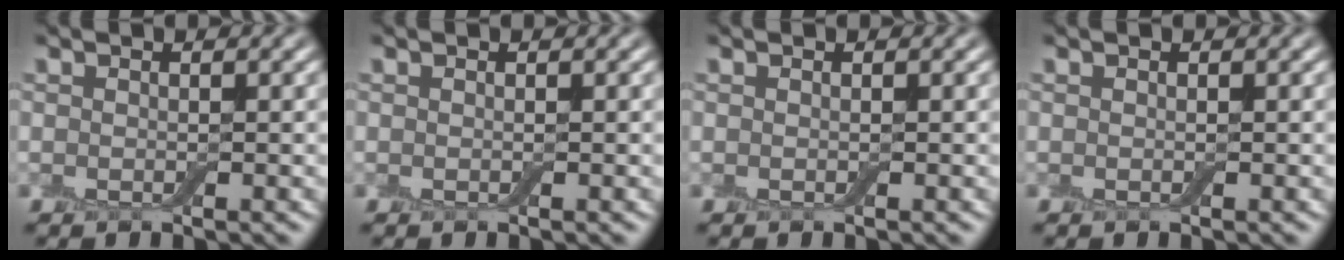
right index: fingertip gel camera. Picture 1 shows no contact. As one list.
[{"total": 0.0}, {"total": 0.0}, {"total": 0.0}]